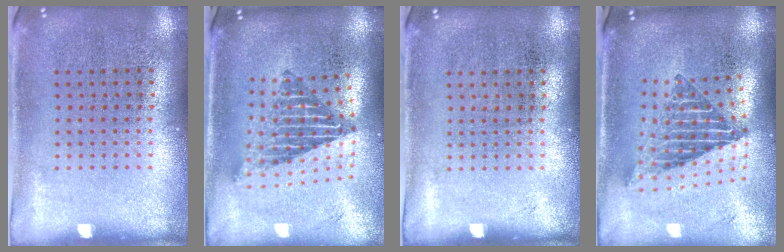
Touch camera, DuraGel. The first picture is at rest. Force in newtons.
{"total": 2.1, "press": 1.5, "slide": 1.5}
{"total": 0.0}
{"total": 2.3, "press": 1.6, "slide": 1.6}